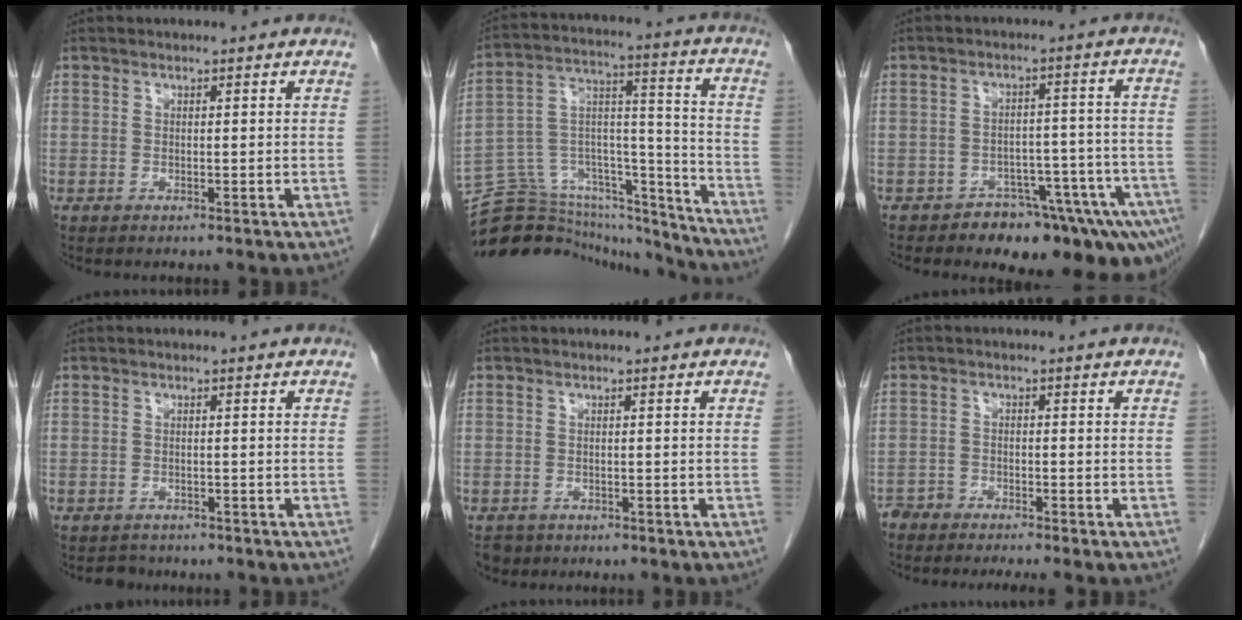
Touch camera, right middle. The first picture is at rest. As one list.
[{"total": 21.5, "force": [-20.1, 5.8, 4.6], "torque": [-0.096, 0.066, -0.316]}, {"total": 12.6, "force": [-9.8, 4.9, 6.4], "torque": [-0.014, 0.039, -0.123]}, {"total": 1.9, "force": [-1.6, 0.9, -0.4], "torque": [-0.001, -0.001, -0.024]}, {"total": 2.3, "force": [-1.6, 1.7, 0.2], "torque": [-0.009, 0.001, -0.025]}, {"total": 4.4, "force": [-4.2, 0.1, 1.2], "torque": [-0.007, -0.010, -0.071]}]